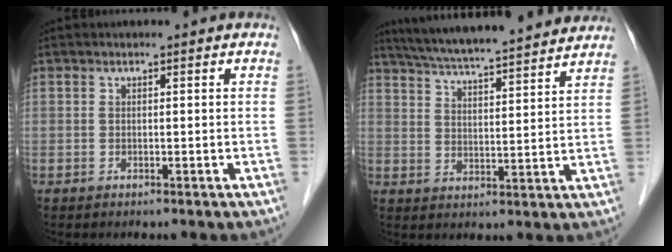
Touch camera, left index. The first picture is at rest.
{"total": 19.5, "force": [17.5, 0.9, 8.4], "torque": [-0.143, 0.025, 0.252]}